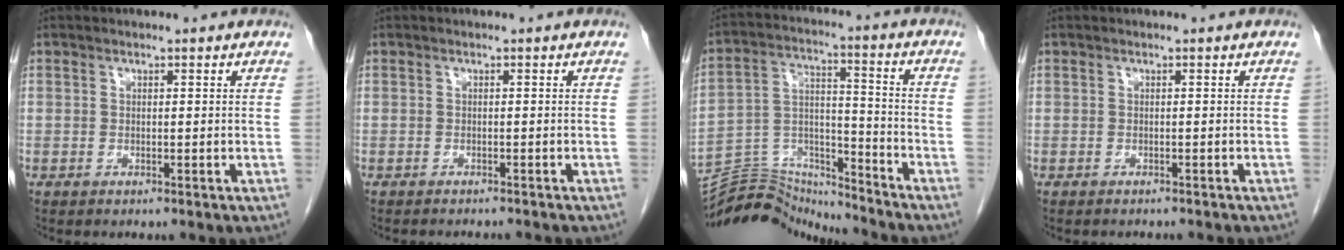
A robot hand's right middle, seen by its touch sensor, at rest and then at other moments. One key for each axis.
{"total": 4.6, "fx": -4.3, "fy": 0.8, "fz": 1.4, "tx": -0.012, "ty": -0.006, "tz": -0.049}
{"total": 14.0, "fx": -14.0, "fy": 0.7, "fz": 0.6, "tx": -0.013, "ty": 0.042, "tz": -0.245}
{"total": 3.0, "fx": -2.8, "fy": 0.9, "fz": 0.9, "tx": -0.012, "ty": -0.002, "tz": -0.030}